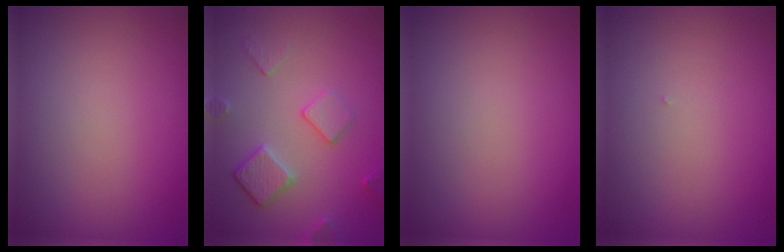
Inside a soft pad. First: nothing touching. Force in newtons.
{"total": 3.7, "press": 3.2, "slide": 1.8}
{"total": 0.0}
{"total": 0.0}